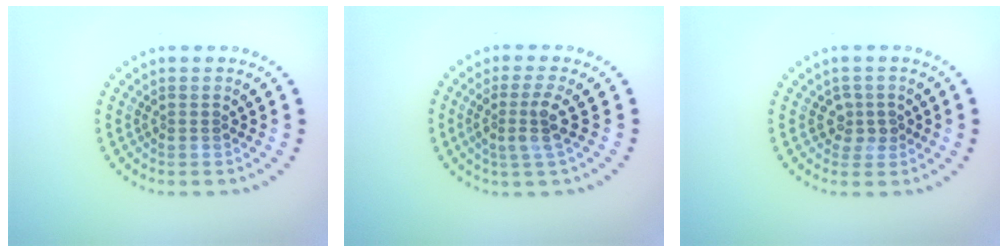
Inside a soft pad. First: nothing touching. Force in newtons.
{"total": 2.8, "press": 2.1, "slide": 1.8}
{"total": 1.7, "press": 1.3, "slide": 1.0}